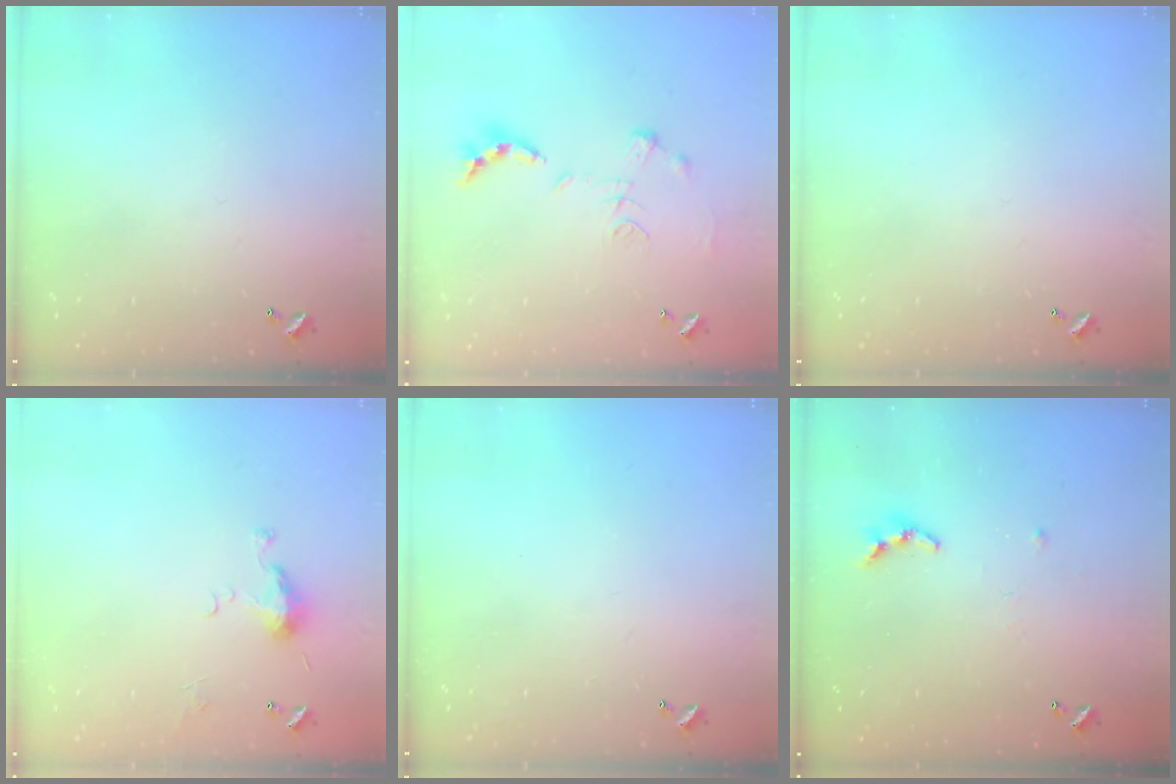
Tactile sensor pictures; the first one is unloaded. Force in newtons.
{"total": 1.1, "press": 1.0, "slide": 0.4}
{"total": 0.0}
{"total": 5.0, "press": 5.0, "slide": 0.7}
{"total": 0.0}
{"total": 6.4, "press": 6.4, "slide": 0.5}